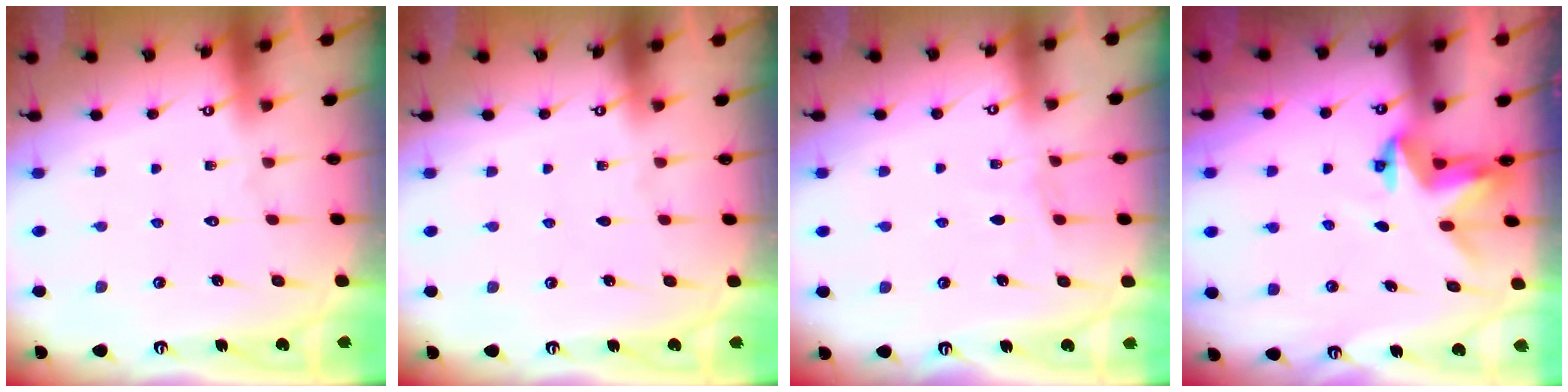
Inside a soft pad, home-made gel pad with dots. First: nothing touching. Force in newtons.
{"total": 0.0}
{"total": 2.6, "press": 2.6, "slide": 0.3}
{"total": 3.1, "press": 3.1, "slide": 0.2}